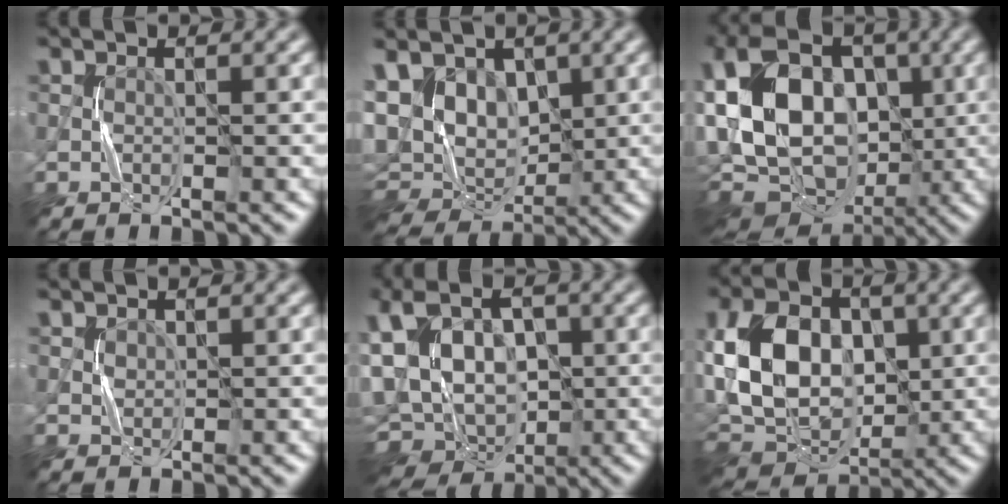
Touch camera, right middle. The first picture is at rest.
{"total": 10.5, "force": [3.0, 7.4, 6.9], "torque": [-0.139, 0.020, 0.064]}
{"total": 15.5, "force": [0.3, 11.2, 10.7], "torque": [-0.216, 0.013, 0.011]}
{"total": 0.8, "force": [0.4, 0.6, 0.2], "torque": [-0.005, -0.001, 0.011]}
{"total": 15.1, "force": [-2.2, 11.0, 10.1], "torque": [-0.210, 0.015, -0.024]}
{"total": 11.2, "force": [1.2, 7.9, 7.8], "torque": [-0.165, 0.008, 0.013]}